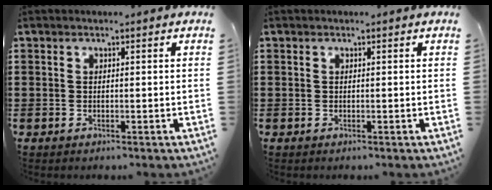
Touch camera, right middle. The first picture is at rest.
{"total": 0.0}